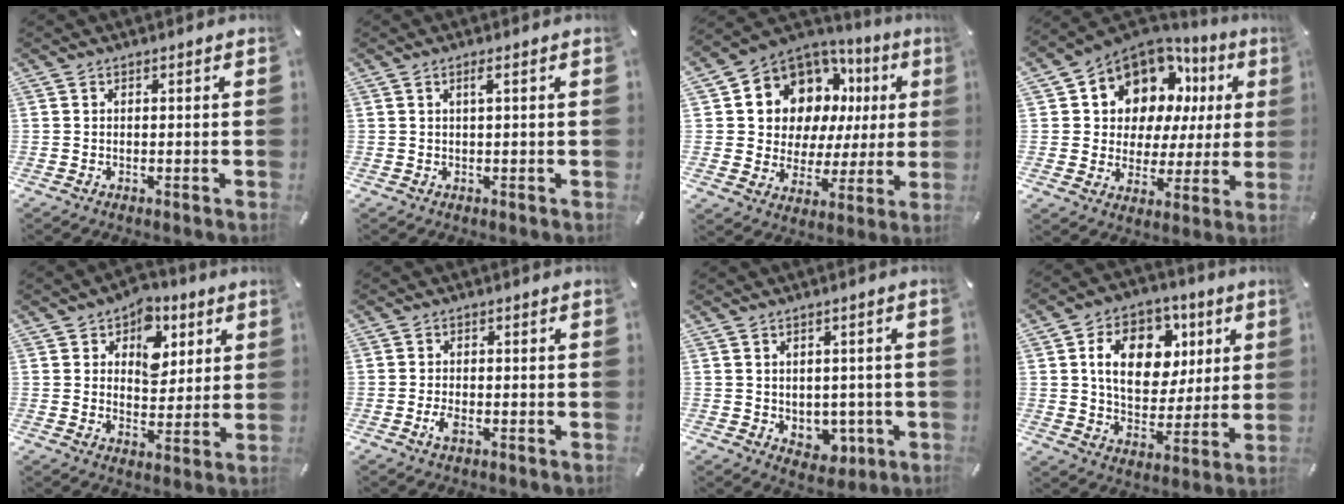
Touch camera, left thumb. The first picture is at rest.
{"total": 1.3, "force": [0.5, 0.0, 1.2], "torque": [-0.024, 0.000, 0.007]}
{"total": 11.4, "force": [6.3, 9.0, 3.1], "torque": [-0.069, -0.065, 0.121]}
{"total": 11.4, "force": [7.4, 8.3, 2.6], "torque": [-0.067, -0.061, 0.139]}
{"total": 9.6, "force": [4.1, 7.4, 4.7], "torque": [-0.051, -0.016, 0.066]}
{"total": 2.3, "force": [-1.1, 1.1, 1.7], "torque": [-0.043, -0.002, -0.022]}
{"total": 4.2, "force": [0.2, 4.1, 1.0], "torque": [0.008, -0.006, 0.004]}
{"total": 15.3, "force": [4.9, 11.5, 8.9], "torque": [-0.136, 0.002, 0.091]}